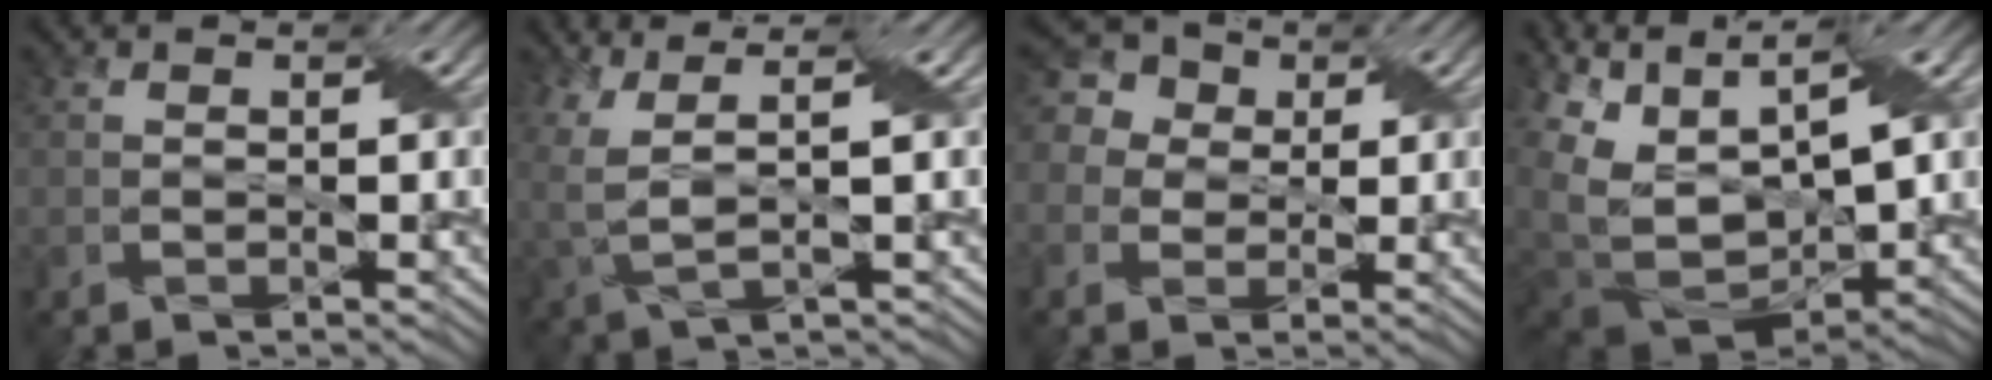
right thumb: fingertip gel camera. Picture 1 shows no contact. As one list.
[{"total": 6.0, "force": [2.3, 2.0, 5.2], "torque": [-0.138, 0.001, 0.050]}, {"total": 7.5, "force": [2.0, 6.4, 3.4], "torque": [-0.116, 0.034, 0.011]}, {"total": 13.0, "force": [2.3, 8.0, 10.0], "torque": [-0.231, -0.001, 0.087]}]